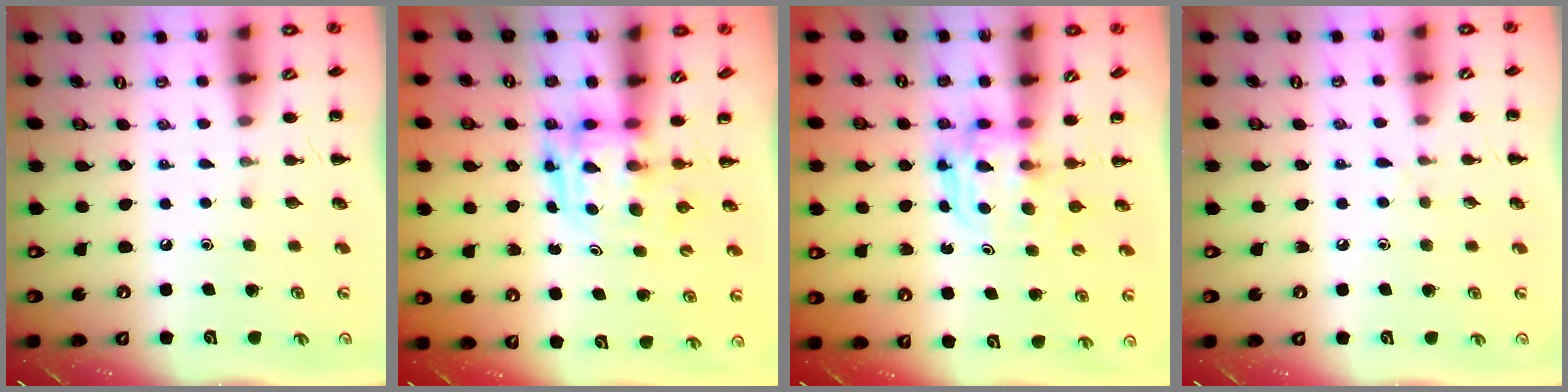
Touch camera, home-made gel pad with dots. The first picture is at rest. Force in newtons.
{"total": 3.9, "press": 3.9, "slide": 0.7}
{"total": 3.6, "press": 3.6, "slide": 0.2}
{"total": 3.8, "press": 3.4, "slide": 1.6}